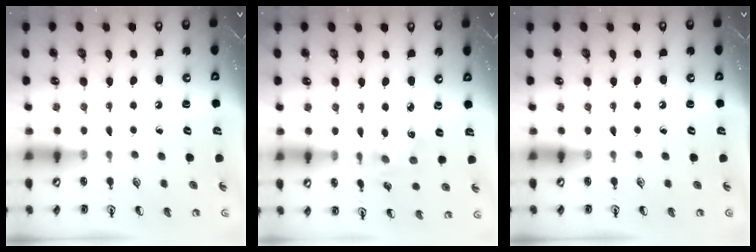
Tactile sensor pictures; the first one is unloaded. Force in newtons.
{"total": 2.9, "press": 2.8, "slide": 0.8}
{"total": 0.0}